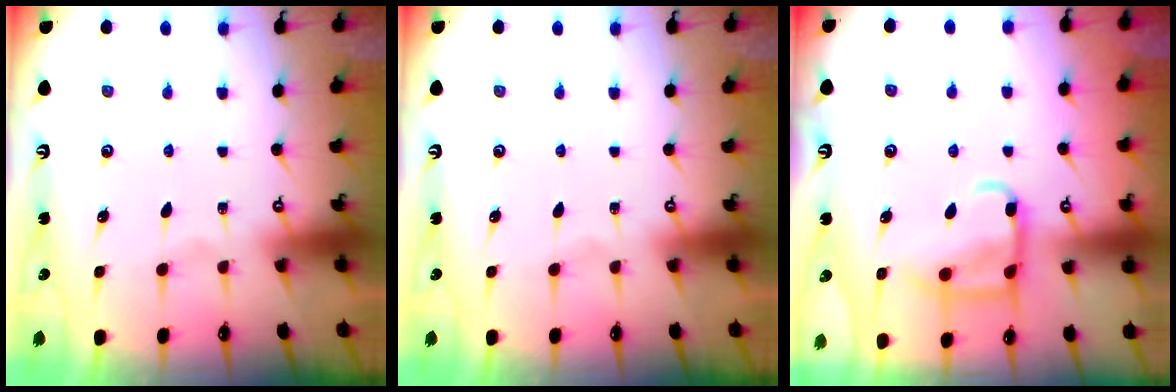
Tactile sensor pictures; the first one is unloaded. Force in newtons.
{"total": 0.0}
{"total": 11.8, "press": 11.7, "slide": 1.2}